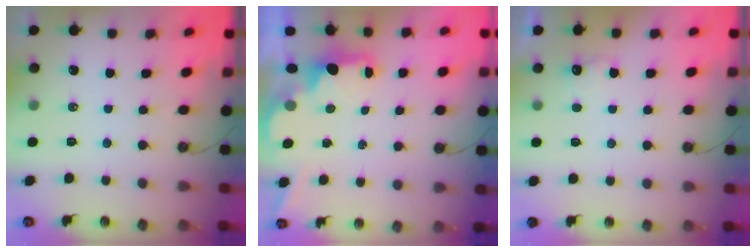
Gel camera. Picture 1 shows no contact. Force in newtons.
{"total": 1.9, "press": 1.7, "slide": 0.7}
{"total": 6.4, "press": 6.3, "slide": 1.0}